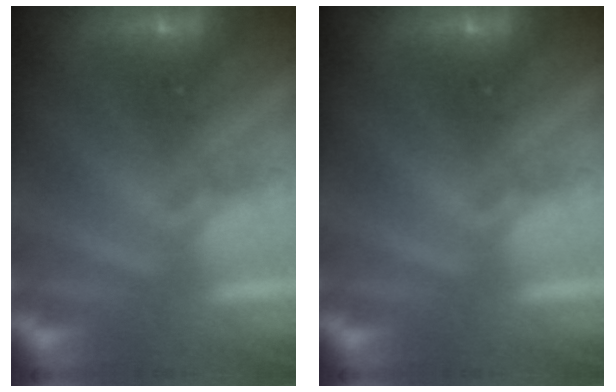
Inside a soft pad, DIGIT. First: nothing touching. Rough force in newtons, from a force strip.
{"total": 0.0}